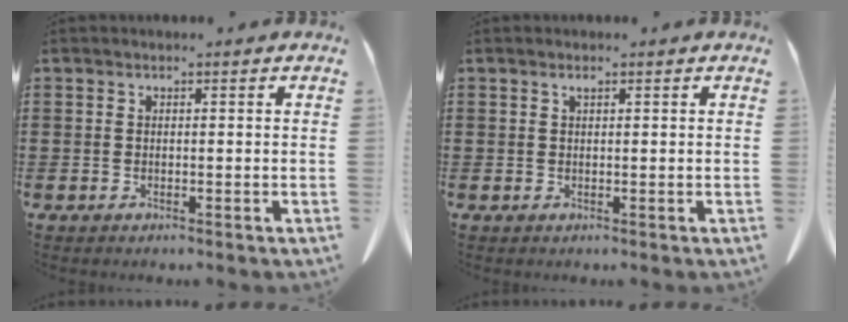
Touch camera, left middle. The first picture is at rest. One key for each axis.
{"total": 0.7, "fx": 0.4, "fy": 0.1, "fz": 0.6, "tx": -0.013, "ty": 0.000, "tz": 0.008}